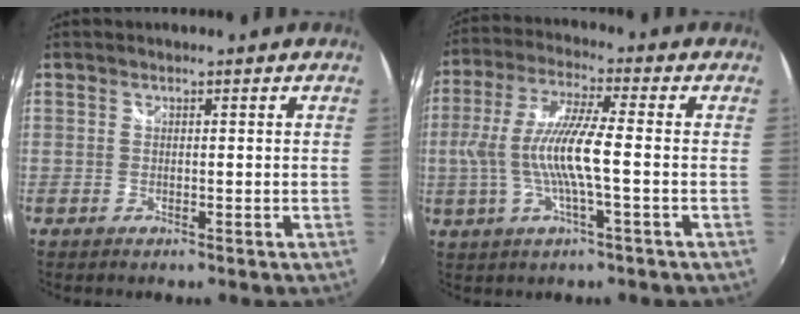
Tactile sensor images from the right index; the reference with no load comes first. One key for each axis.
{"total": 11.3, "fx": -1.5, "fy": 1.2, "fz": 11.2, "tx": -0.223, "ty": -0.001, "tz": -0.026}